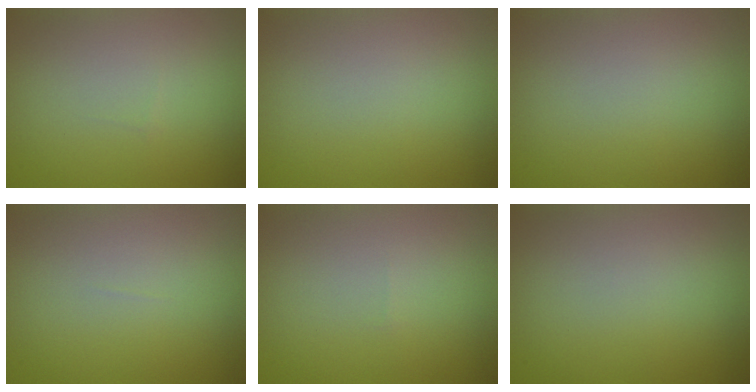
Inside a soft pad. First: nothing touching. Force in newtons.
{"total": 0.0}
{"total": 0.0}
{"total": 0.0}
{"total": 0.0}
{"total": 0.0}